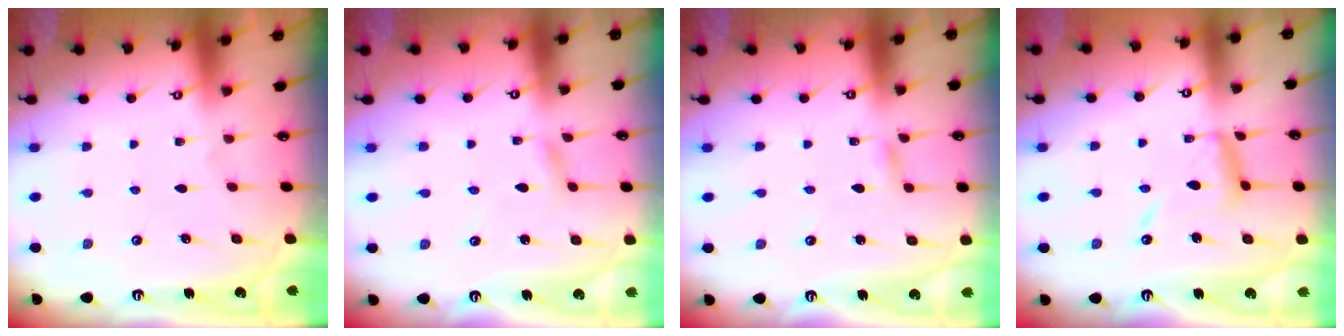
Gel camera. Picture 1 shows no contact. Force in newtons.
{"total": 3.0, "press": 3.0, "slide": 0.3}
{"total": 2.4, "press": 2.4, "slide": 0.2}
{"total": 11.5, "press": 11.5, "slide": 1.1}